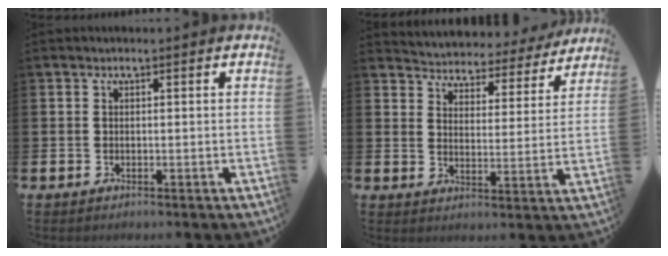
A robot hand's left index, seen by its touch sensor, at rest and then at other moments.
{"total": 4.1, "force": [3.9, 1.0, -0.1], "torque": [-0.025, -0.039, 0.063]}